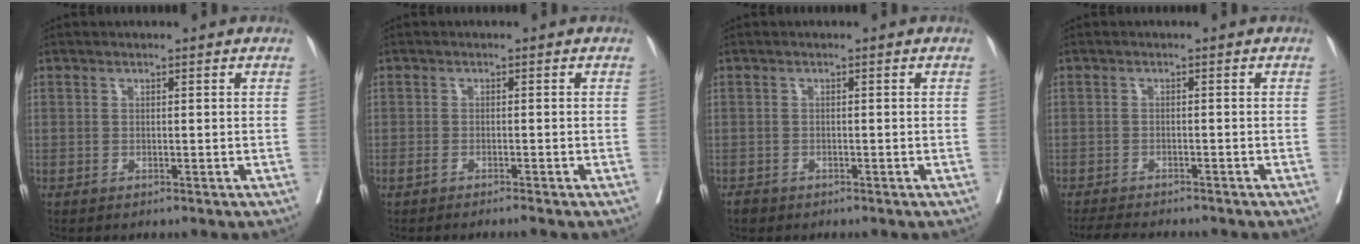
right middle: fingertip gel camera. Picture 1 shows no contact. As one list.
[{"total": 2.0, "force": [-1.6, 0.1, 1.2], "torque": [-0.020, -0.003, -0.025]}, {"total": 1.1, "force": [-0.9, 0.6, 0.2], "torque": [-0.009, 0.001, -0.014]}, {"total": 7.3, "force": [-6.6, 1.2, 2.9], "torque": [-0.040, -0.009, -0.096]}]